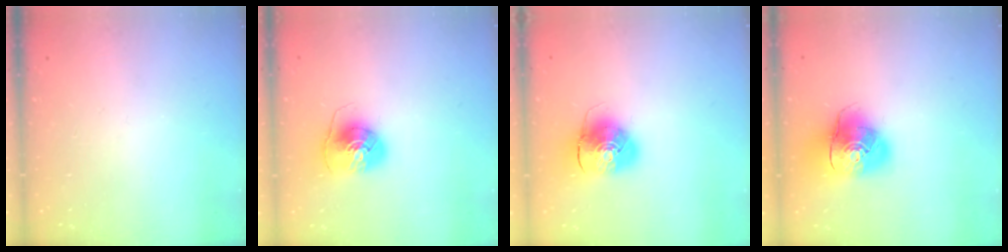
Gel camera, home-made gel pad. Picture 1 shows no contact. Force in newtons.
{"total": 8.5, "press": 8.4, "slide": 1.3}
{"total": 10.0, "press": 9.8, "slide": 1.6}
{"total": 14.0, "press": 13.8, "slide": 2.4}